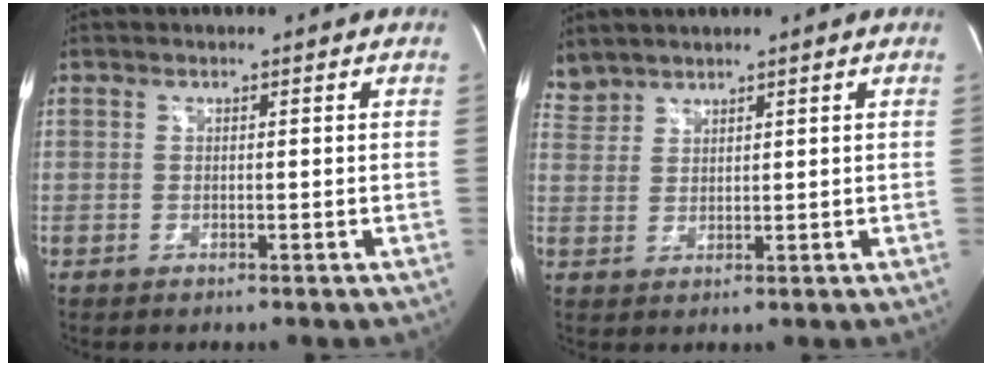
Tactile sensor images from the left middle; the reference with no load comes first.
{"total": 3.4, "force": [3.3, 0.6, -0.1], "torque": [-0.011, 0.018, 0.076]}